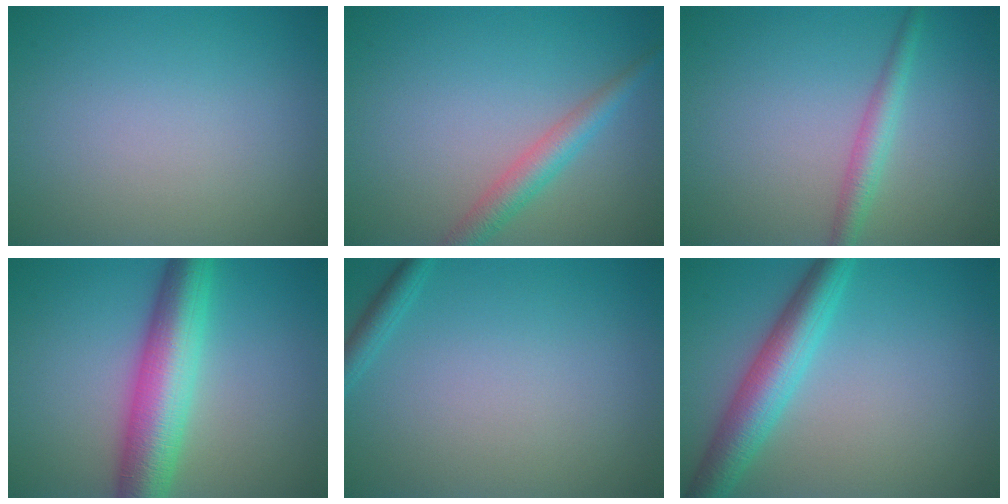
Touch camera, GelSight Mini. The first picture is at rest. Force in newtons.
{"total": 2.9, "press": 2.9, "slide": 0.1}
{"total": 2.3, "press": 2.3, "slide": 0.0}
{"total": 7.9, "press": 7.9, "slide": 0.1}
{"total": 1.4, "press": 1.4, "slide": 0.1}
{"total": 5.4, "press": 5.4, "slide": 0.1}